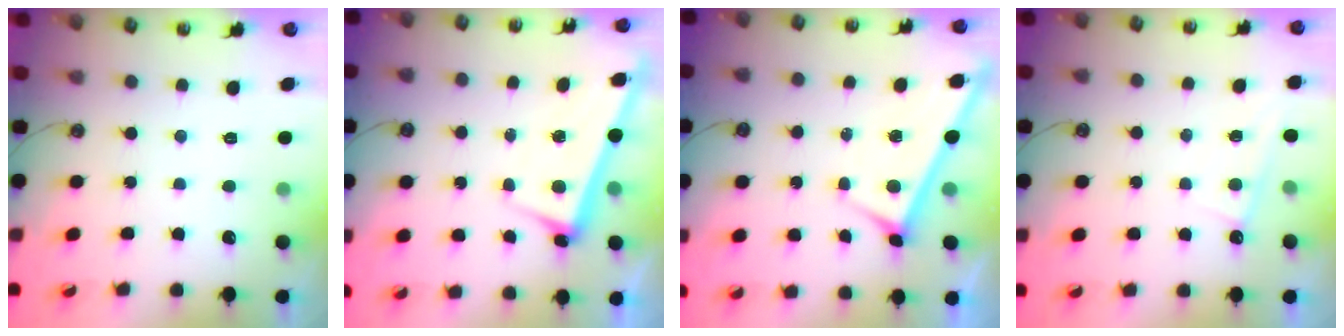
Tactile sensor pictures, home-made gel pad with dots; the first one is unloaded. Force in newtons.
{"total": 2.6, "press": 2.5, "slide": 0.7}
{"total": 2.9, "press": 2.9, "slide": 0.3}
{"total": 1.8, "press": 1.8, "slide": 0.3}